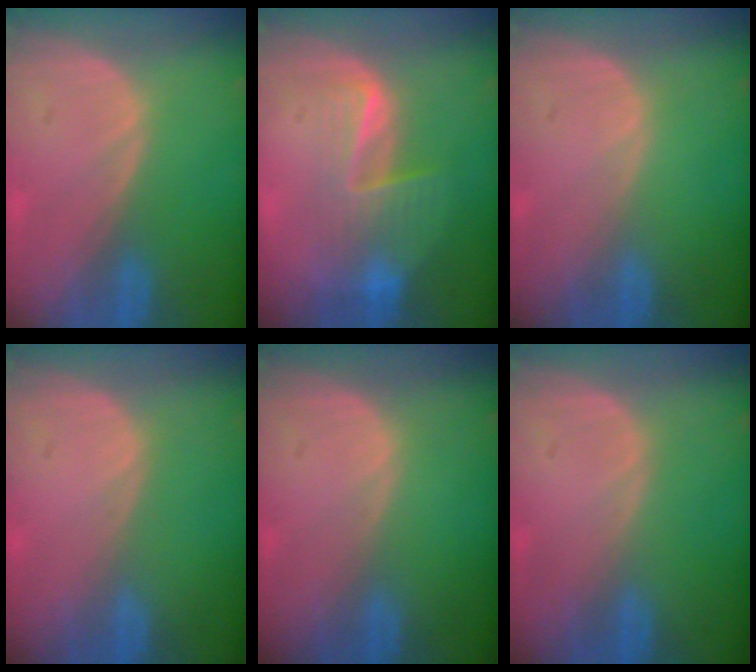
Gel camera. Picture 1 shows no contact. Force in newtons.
{"total": 6.7, "press": 6.3, "slide": 2.2}
{"total": 0.0}
{"total": 0.0}
{"total": 0.0}
{"total": 0.0}